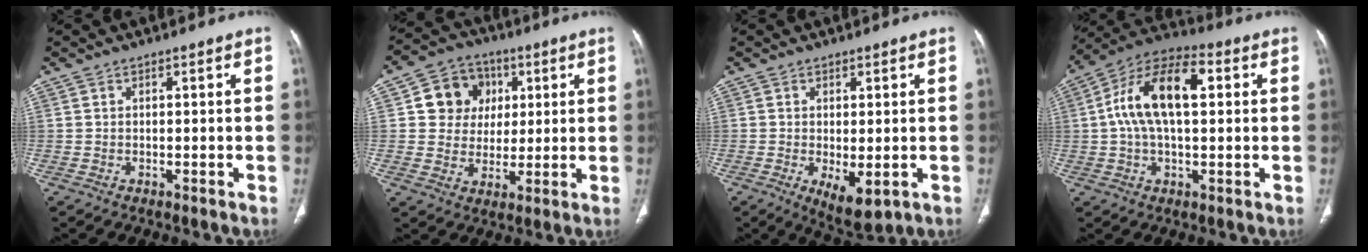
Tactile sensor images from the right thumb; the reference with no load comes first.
{"total": 10.7, "force": [2.9, 9.6, 3.7], "torque": [-0.017, -0.001, 0.046]}
{"total": 6.4, "force": [-1.6, 2.7, 5.5], "torque": [-0.087, -0.018, -0.014]}
{"total": 15.2, "force": [2.6, 7.6, 12.9], "torque": [-0.237, 0.033, 0.041]}